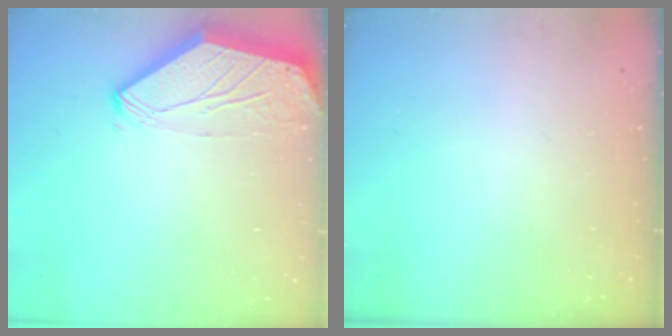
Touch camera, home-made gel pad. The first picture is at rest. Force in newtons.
{"total": 0.0}